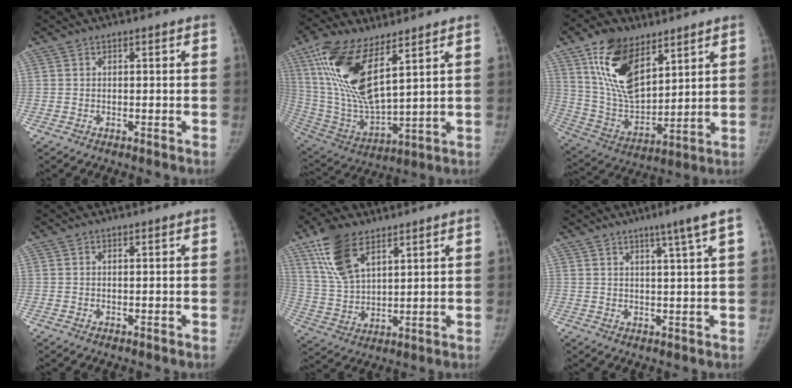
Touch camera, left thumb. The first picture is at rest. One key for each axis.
{"total": 18.7, "fx": 9.0, "fy": 6.7, "fz": 15.0, "tx": -0.312, "ty": -0.041, "tz": 0.187}
{"total": 17.5, "fx": 9.6, "fy": 9.3, "fz": 11.4, "tx": -0.177, "ty": -0.046, "tz": 0.190}
{"total": 0.0}
{"total": 12.4, "fx": 7.4, "fy": 5.9, "fz": 8.1, "tx": -0.146, "ty": -0.022, "tz": 0.149}
{"total": 5.3, "fx": 3.0, "fy": -1.0, "fz": 4.2, "tx": -0.068, "ty": -0.016, "tz": 0.047}